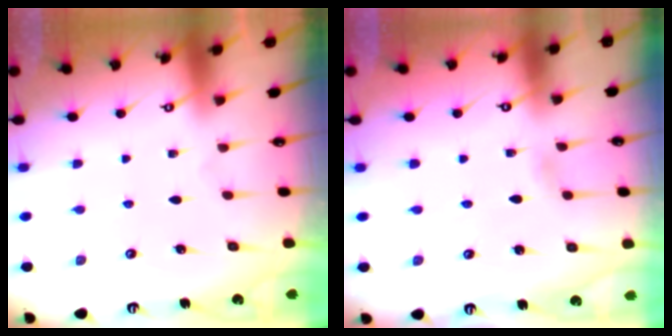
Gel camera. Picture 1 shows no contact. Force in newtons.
{"total": 1.7, "press": 1.7, "slide": 0.2}